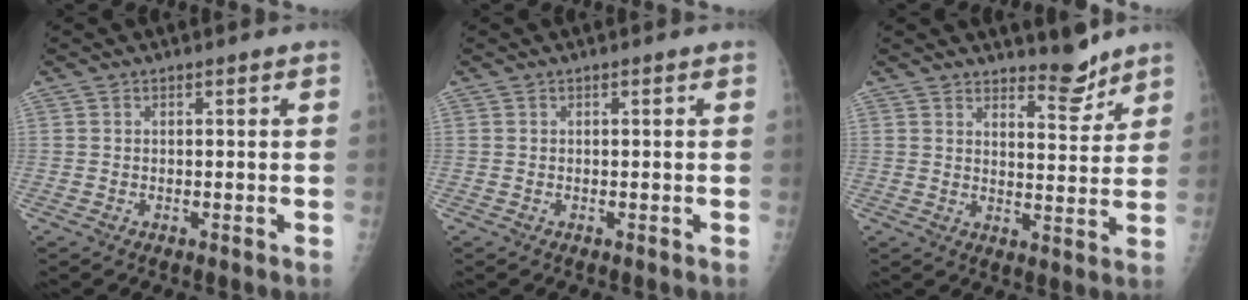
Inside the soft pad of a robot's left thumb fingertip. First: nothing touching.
{"total": 0.0}
{"total": 5.7, "force": [5.1, 1.6, 2.0], "torque": [-0.010, -0.048, 0.082]}